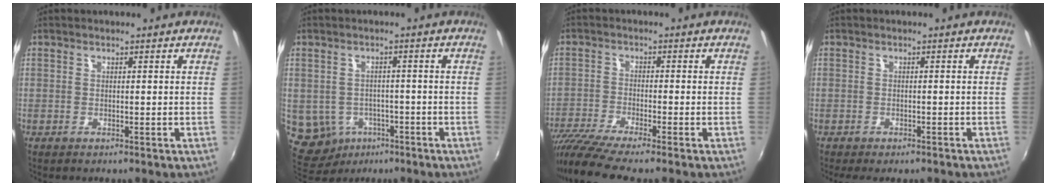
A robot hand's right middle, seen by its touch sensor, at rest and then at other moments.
{"total": 8.1, "force": [-3.3, 6.8, 2.9], "torque": [-0.086, -0.004, -0.033]}
{"total": 9.7, "force": [-8.0, -0.2, 5.5], "torque": [-0.126, -0.038, -0.144]}
{"total": 3.2, "force": [-2.6, 1.0, 1.6], "torque": [-0.042, -0.016, -0.039]}